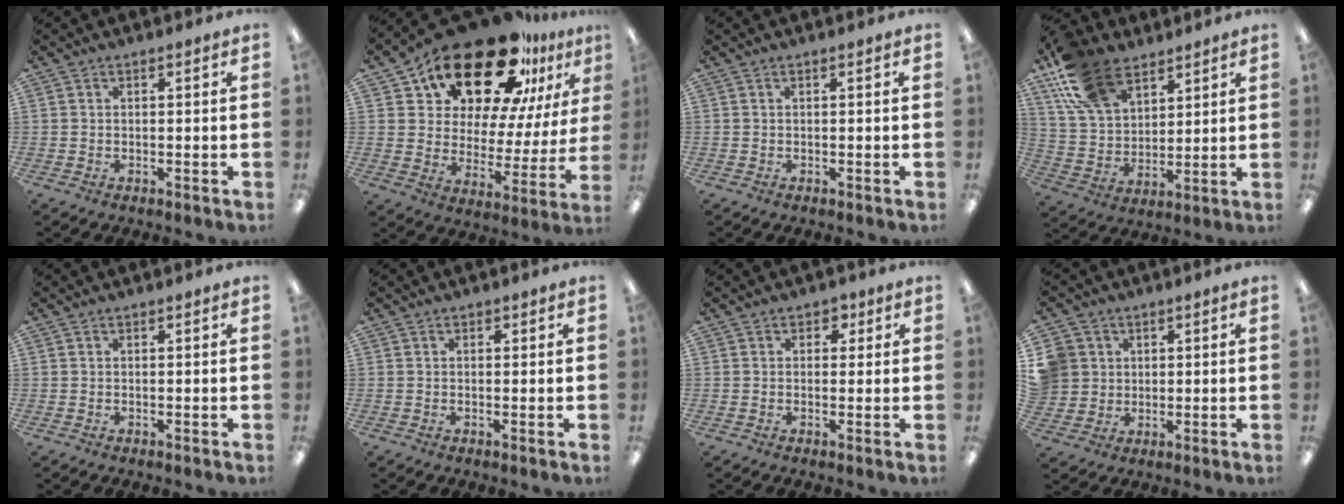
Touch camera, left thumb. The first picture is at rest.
{"total": 24.4, "force": [18.6, 10.3, 12.0], "torque": [-0.199, -0.131, 0.321]}
{"total": 0.0}
{"total": 18.0, "force": [11.0, 10.7, 9.4], "torque": [-0.194, -0.025, 0.213]}
{"total": 0.0}
{"total": 0.6, "force": [0.1, 0.6, 0.0], "torque": [0.000, 0.003, 0.002]}
{"total": 2.5, "force": [0.8, 2.2, 0.9], "torque": [-0.001, 0.002, 0.010]}
{"total": 7.7, "force": [2.1, 7.3, 1.1], "torque": [-0.038, 0.006, 0.047]}